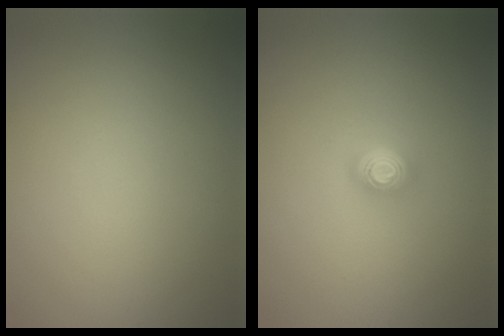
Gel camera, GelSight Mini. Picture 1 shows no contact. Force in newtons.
{"total": 2.1, "press": 1.4, "slide": 1.6}